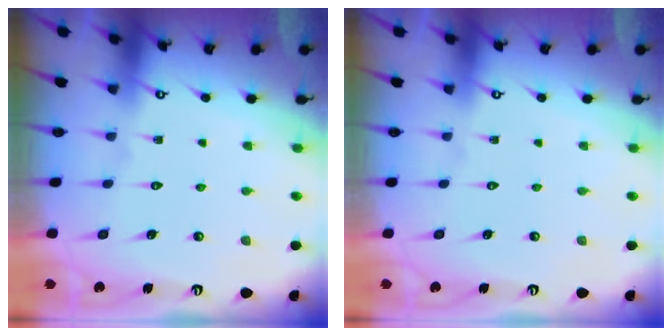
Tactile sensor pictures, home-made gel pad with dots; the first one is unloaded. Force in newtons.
{"total": 0.0}